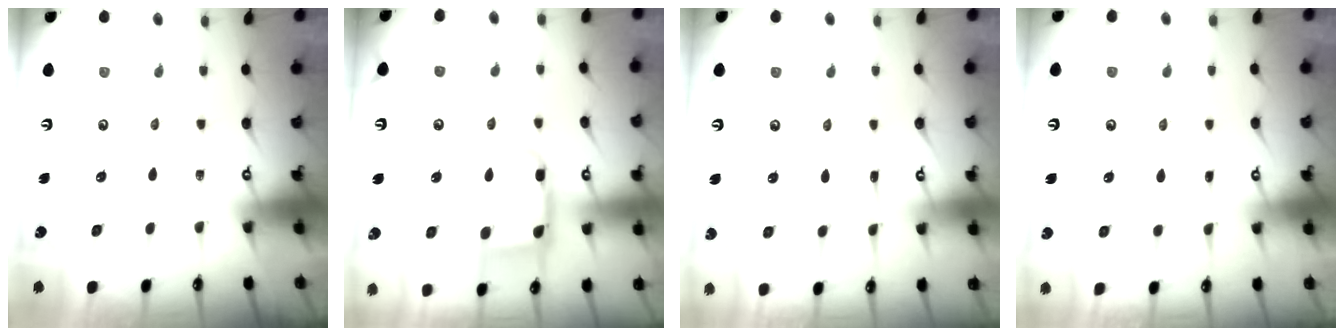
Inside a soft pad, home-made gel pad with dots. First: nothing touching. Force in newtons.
{"total": 13.7, "press": 13.6, "slide": 1.3}
{"total": 6.6, "press": 6.6, "slide": 0.7}
{"total": 3.0, "press": 2.9, "slide": 0.4}